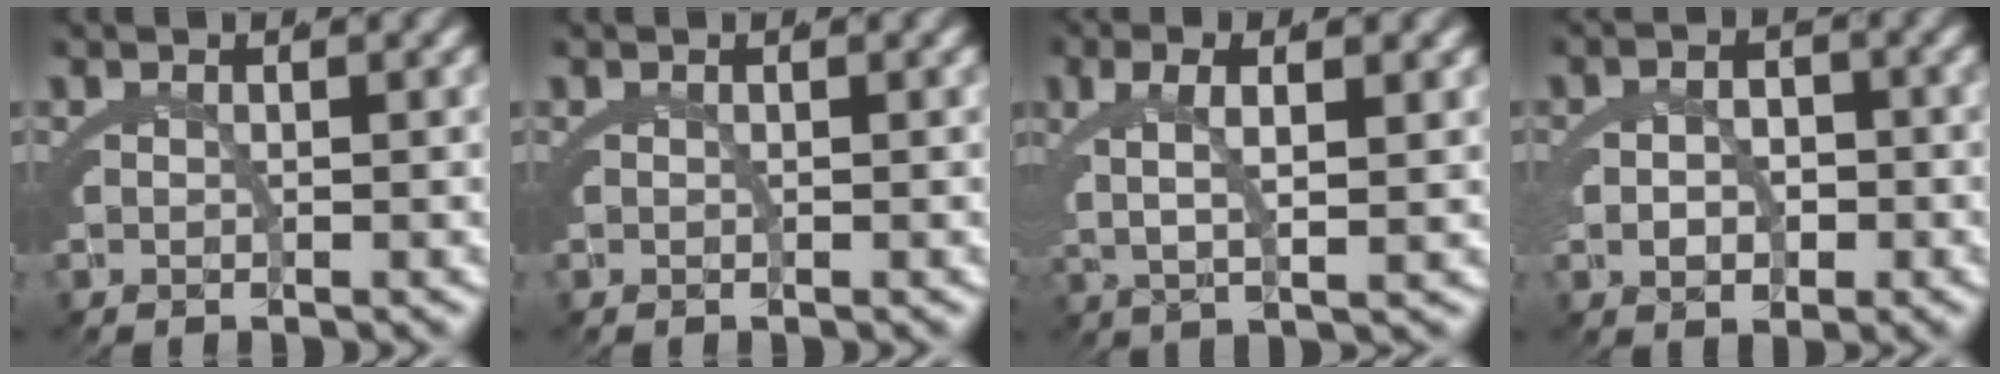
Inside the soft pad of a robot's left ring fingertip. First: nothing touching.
{"total": 0.0}
{"total": 5.1, "force": [1.7, 1.7, 4.5], "torque": [-0.086, 0.005, 0.031]}
{"total": 2.9, "force": [-0.6, 2.1, 1.9], "torque": [-0.029, -0.010, -0.008]}